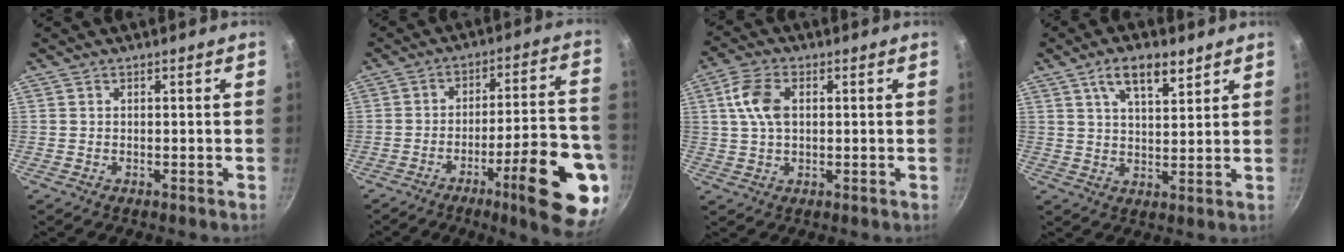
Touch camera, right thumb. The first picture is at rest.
{"total": 19.6, "force": [-8.5, 4.3, 17.1], "torque": [-0.205, 0.039, -0.119]}
{"total": 7.5, "force": [1.6, 4.5, 5.8], "torque": [-0.110, 0.008, 0.026]}
{"total": 8.3, "force": [4.8, 3.5, 5.9], "torque": [-0.090, -0.020, 0.083]}